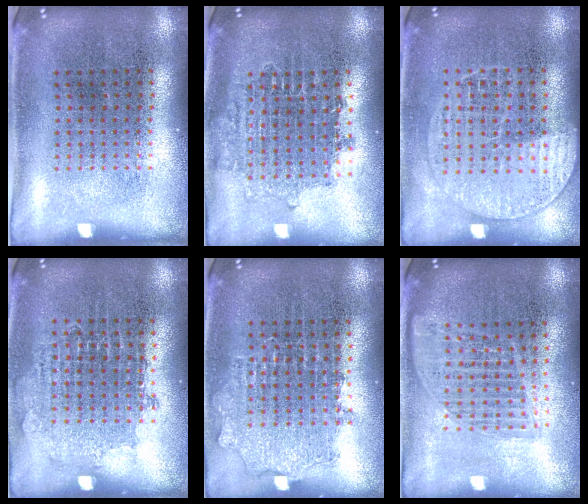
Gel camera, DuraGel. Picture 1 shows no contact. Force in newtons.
{"total": 1.6, "press": 1.3, "slide": 0.9}
{"total": 1.4, "press": 1.3, "slide": 0.5}
{"total": 0.8, "press": 0.8, "slide": 0.3}
{"total": 0.9, "press": 0.8, "slide": 0.3}
{"total": 1.6, "press": 1.4, "slide": 0.7}